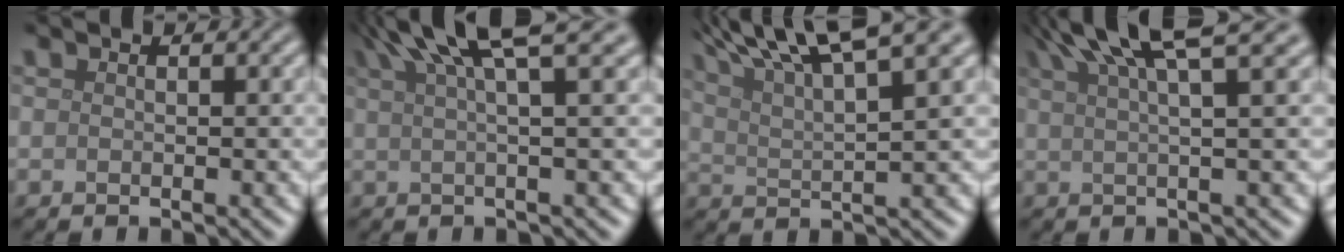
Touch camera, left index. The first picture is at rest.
{"total": 7.5, "force": [4.3, 1.6, 6.0], "torque": [-0.070, 0.028, 0.061]}
{"total": 8.5, "force": [6.0, 1.7, 5.9], "torque": [-0.094, 0.021, 0.097]}
{"total": 8.6, "force": [5.5, 2.0, 6.4], "torque": [-0.073, 0.036, 0.062]}